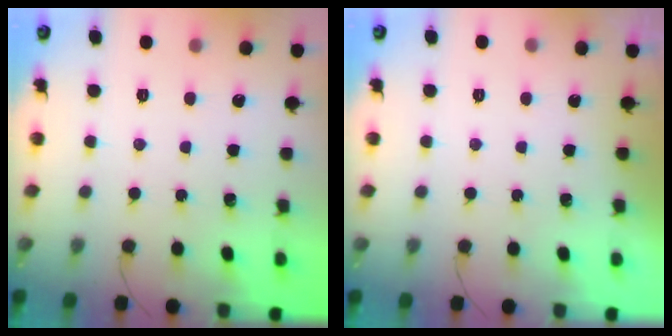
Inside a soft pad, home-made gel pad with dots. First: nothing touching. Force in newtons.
{"total": 0.0}